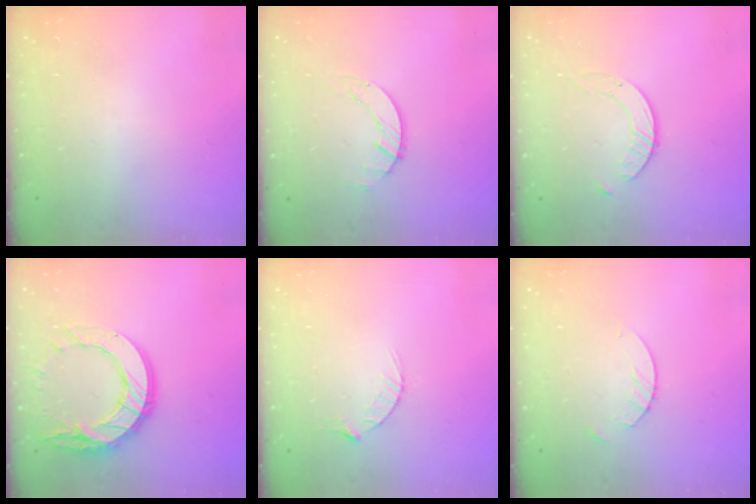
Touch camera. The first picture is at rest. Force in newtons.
{"total": 1.5, "press": 1.4, "slide": 0.3}
{"total": 2.6, "press": 2.6, "slide": 0.3}
{"total": 15.9, "press": 15.9, "slide": 1.3}
{"total": 2.9, "press": 2.9, "slide": 0.4}
{"total": 2.7, "press": 2.7, "slide": 0.2}